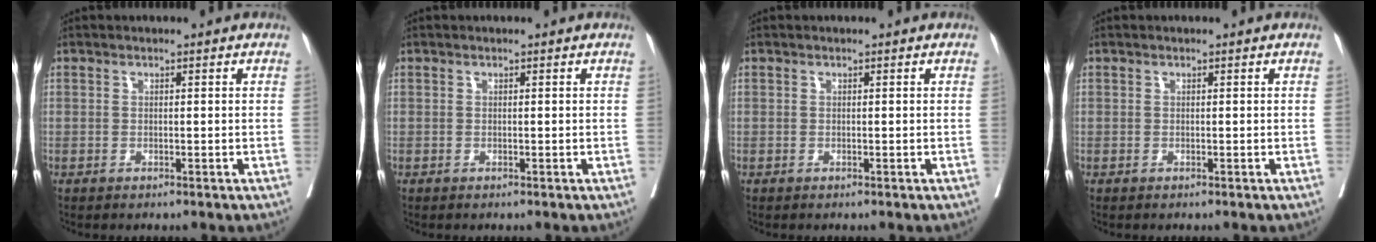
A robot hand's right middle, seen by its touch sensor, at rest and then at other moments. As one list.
[{"total": 0.0}, {"total": 0.0}, {"total": 0.0}]